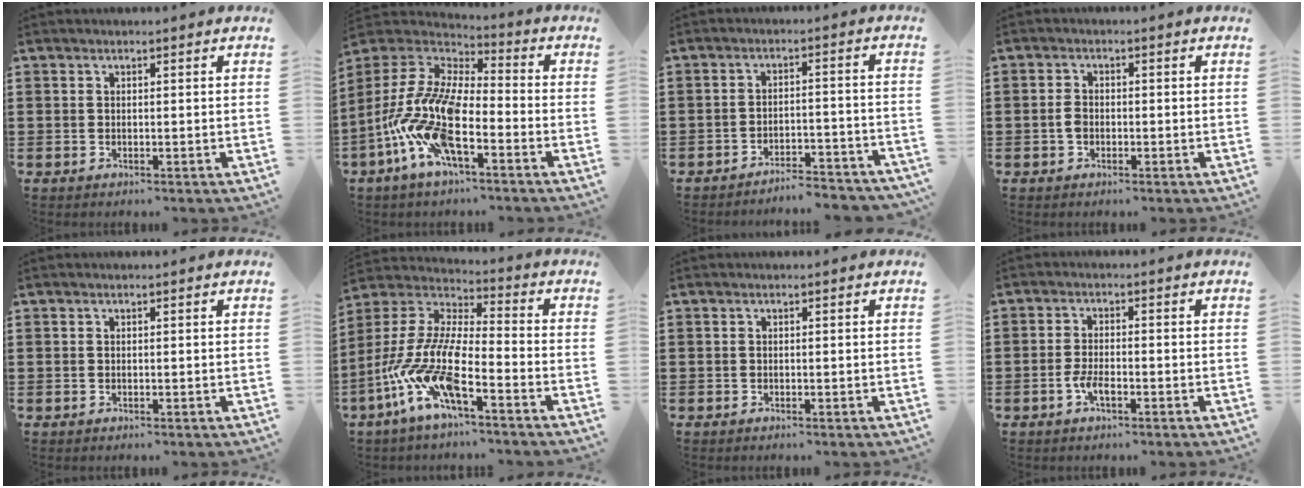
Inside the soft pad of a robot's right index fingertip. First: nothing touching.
{"total": 13.8, "force": [-6.6, 5.3, 10.9], "torque": [-0.278, -0.017, -0.143]}
{"total": 4.1, "force": [-4.1, 0.0, 0.6], "torque": [-0.016, -0.001, -0.085]}
{"total": 2.0, "force": [-0.5, 1.4, 1.4], "torque": [-0.035, 0.001, -0.011]}
{"total": 0.0}
{"total": 11.7, "force": [-7.9, 2.2, 8.4], "torque": [-0.222, -0.022, -0.170]}
{"total": 0.0}
{"total": 3.2, "force": [-1.6, 0.9, 2.6], "torque": [-0.066, -0.006, -0.034]}